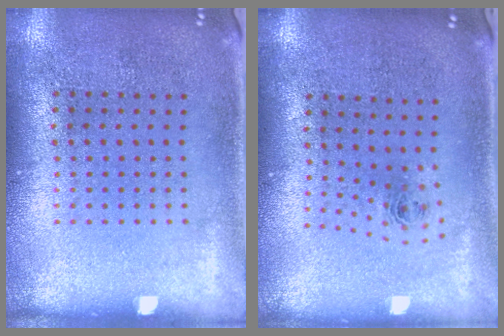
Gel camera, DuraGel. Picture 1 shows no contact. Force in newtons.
{"total": 0.8, "press": 0.3, "slide": 0.7}